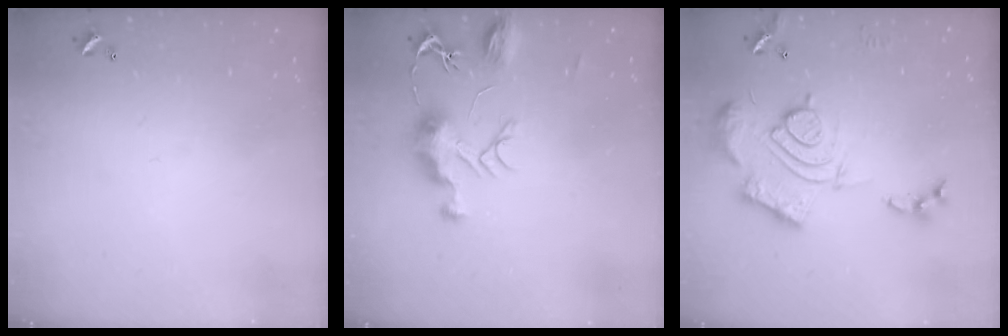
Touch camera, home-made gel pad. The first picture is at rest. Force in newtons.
{"total": 9.4, "press": 9.4, "slide": 0.3}
{"total": 19.2, "press": 19.1, "slide": 1.8}